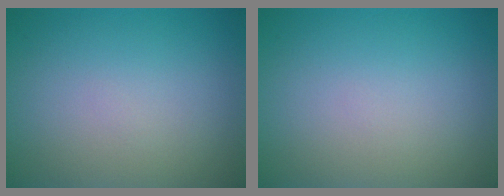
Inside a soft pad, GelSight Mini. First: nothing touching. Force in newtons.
{"total": 0.0}